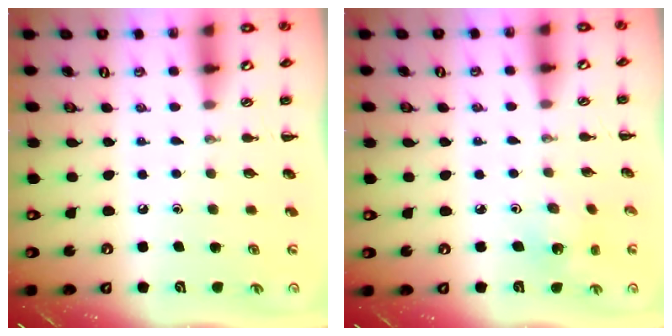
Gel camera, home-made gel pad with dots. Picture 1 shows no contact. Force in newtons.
{"total": 2.1, "press": 2.0, "slide": 0.7}